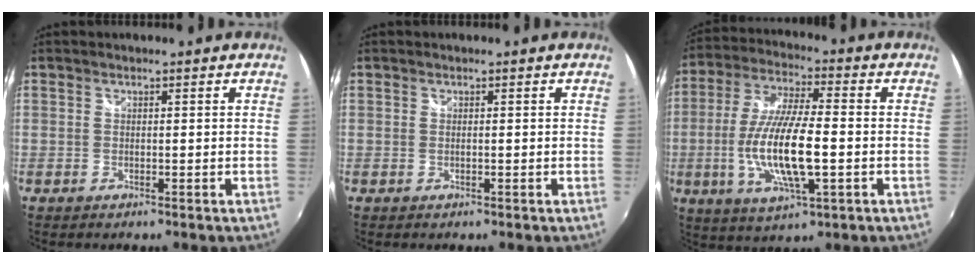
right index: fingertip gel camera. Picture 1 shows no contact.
{"total": 0.0}
{"total": 15.3, "force": [-3.0, 3.8, 14.5], "torque": [-0.291, -0.009, -0.053]}